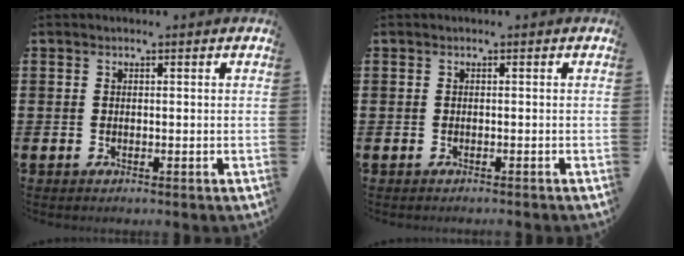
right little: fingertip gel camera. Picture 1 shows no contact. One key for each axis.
{"total": 0.0}